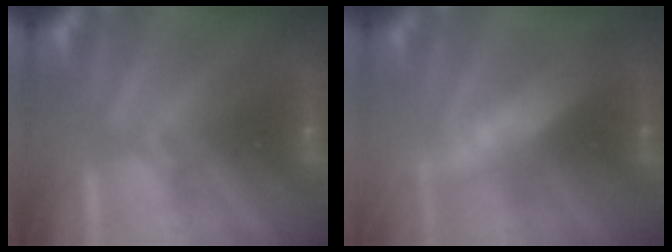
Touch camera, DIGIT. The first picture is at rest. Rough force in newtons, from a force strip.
{"total": 4.6}